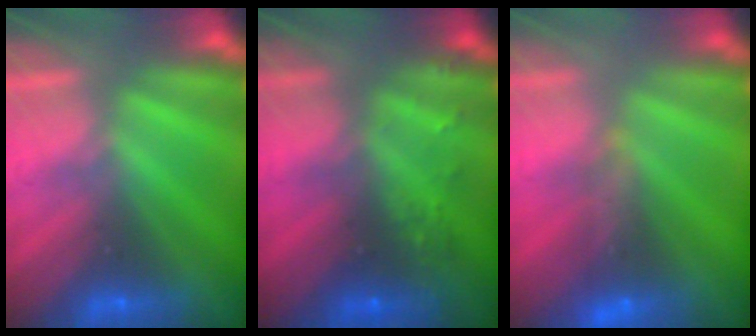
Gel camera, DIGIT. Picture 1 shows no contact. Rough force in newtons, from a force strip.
{"total": 7.8}
{"total": 7.3}